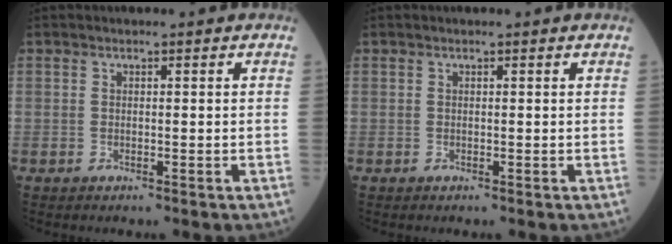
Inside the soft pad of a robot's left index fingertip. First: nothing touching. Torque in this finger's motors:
{"motor_torque": [-0.20, -0.01, 0.04, 0.00]}